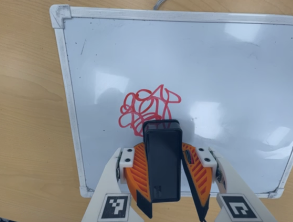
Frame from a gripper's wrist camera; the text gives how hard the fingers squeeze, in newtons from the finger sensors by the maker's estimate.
{"total": 12.2, "left": 13.6, "right": 10.7}